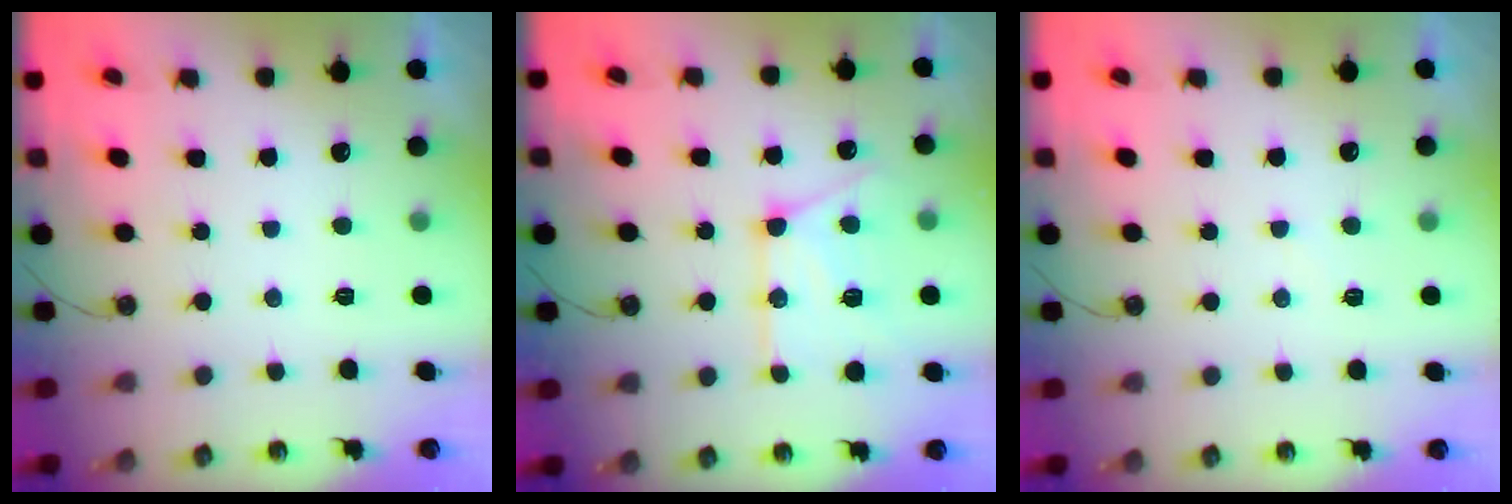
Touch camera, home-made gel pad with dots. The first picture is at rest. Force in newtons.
{"total": 15.1, "press": 15.0, "slide": 1.4}
{"total": 2.8, "press": 2.8, "slide": 0.3}